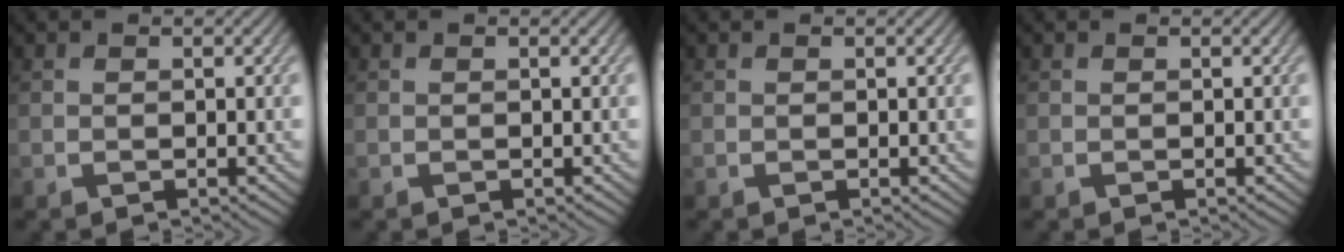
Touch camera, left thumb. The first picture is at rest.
{"total": 0.0}
{"total": 0.0}
{"total": 0.0}